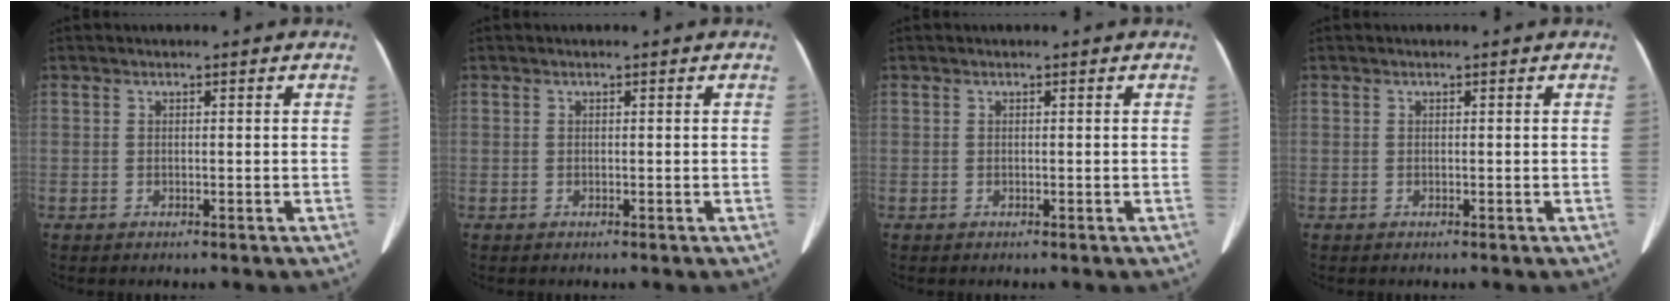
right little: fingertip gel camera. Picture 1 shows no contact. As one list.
[{"total": 0.0}, {"total": 0.0}, {"total": 0.0}]